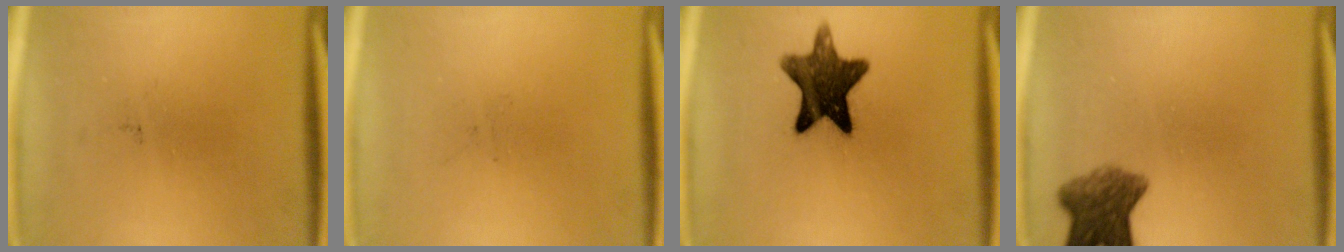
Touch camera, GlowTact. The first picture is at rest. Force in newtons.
{"total": 0.0}
{"total": 12.4}
{"total": 6.7}